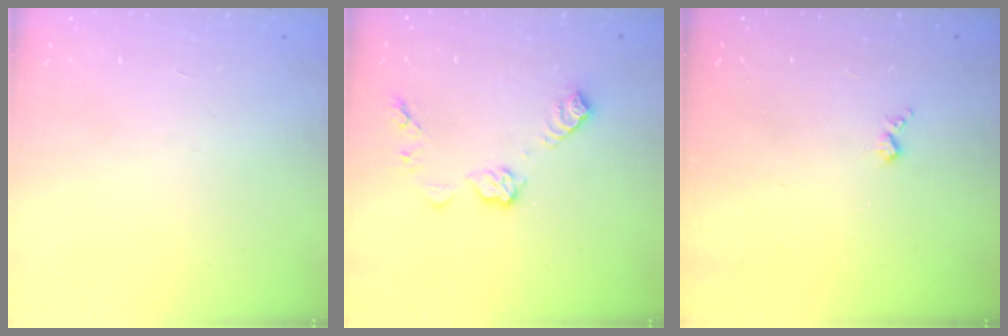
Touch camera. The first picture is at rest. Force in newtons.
{"total": 9.0, "press": 9.0, "slide": 0.3}
{"total": 3.4, "press": 3.4, "slide": 0.5}